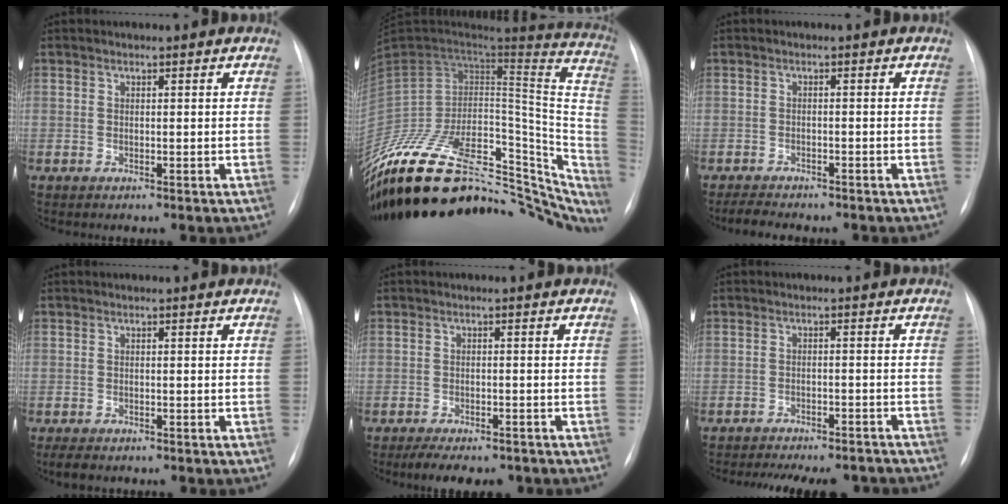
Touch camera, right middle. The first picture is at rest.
{"total": 41.9, "force": [-29.4, 19.8, 22.4], "torque": [-0.334, -0.006, -0.419]}
{"total": 5.4, "force": [-4.7, 1.4, 2.3], "torque": [-0.038, -0.009, -0.065]}
{"total": 3.1, "force": [-2.4, 1.1, 1.6], "torque": [-0.027, -0.007, -0.028]}
{"total": 8.0, "force": [-6.5, 3.1, 3.6], "torque": [-0.046, -0.002, -0.086]}
{"total": 15.1, "force": [-13.5, 4.3, 5.3], "torque": [-0.104, 0.000, -0.167]}